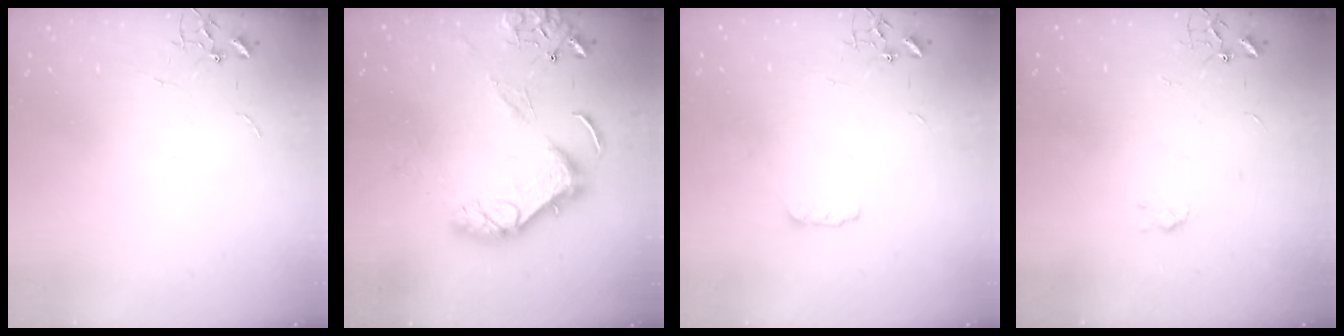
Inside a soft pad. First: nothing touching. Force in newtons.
{"total": 15.2, "press": 15.1, "slide": 2.4}
{"total": 3.8, "press": 3.8, "slide": 0.6}
{"total": 3.2, "press": 3.1, "slide": 0.7}